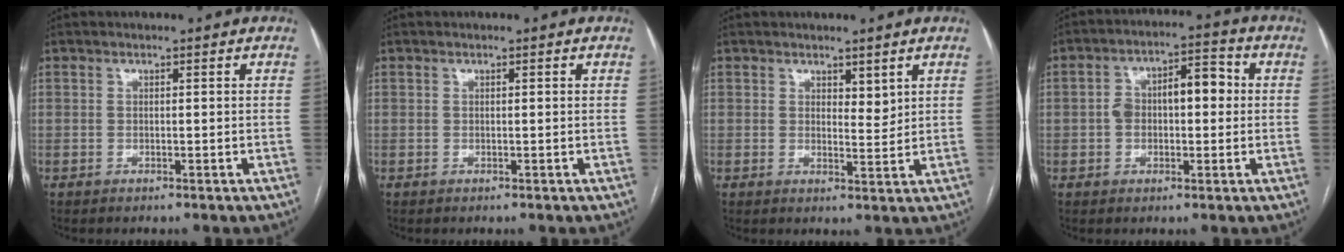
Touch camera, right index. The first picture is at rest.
{"total": 0.0}
{"total": 2.5, "force": [1.6, 1.1, 1.5], "torque": [-0.021, -0.011, 0.031]}
{"total": 8.8, "force": [0.5, 4.3, 7.6], "torque": [-0.131, 0.040, 0.010]}